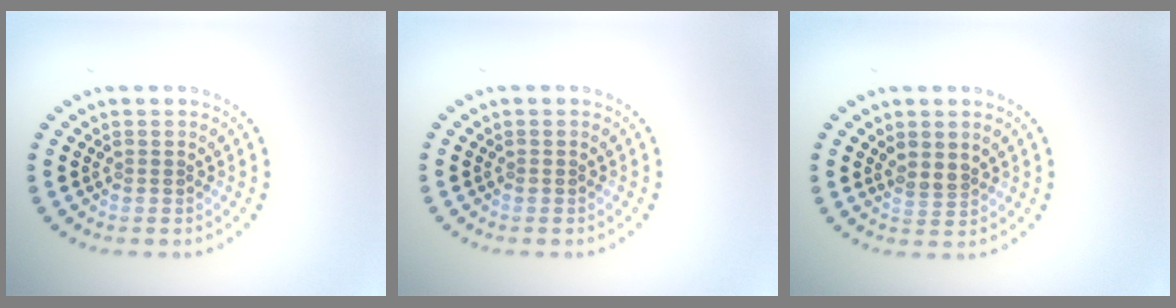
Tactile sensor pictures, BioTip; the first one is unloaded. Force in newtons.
{"total": 0.0}
{"total": 1.8, "press": 1.4, "slide": 1.2}